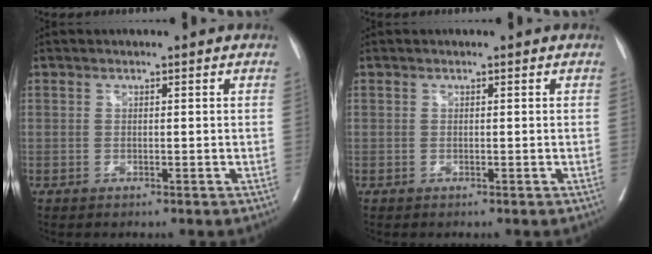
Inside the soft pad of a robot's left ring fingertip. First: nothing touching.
{"total": 0.0}